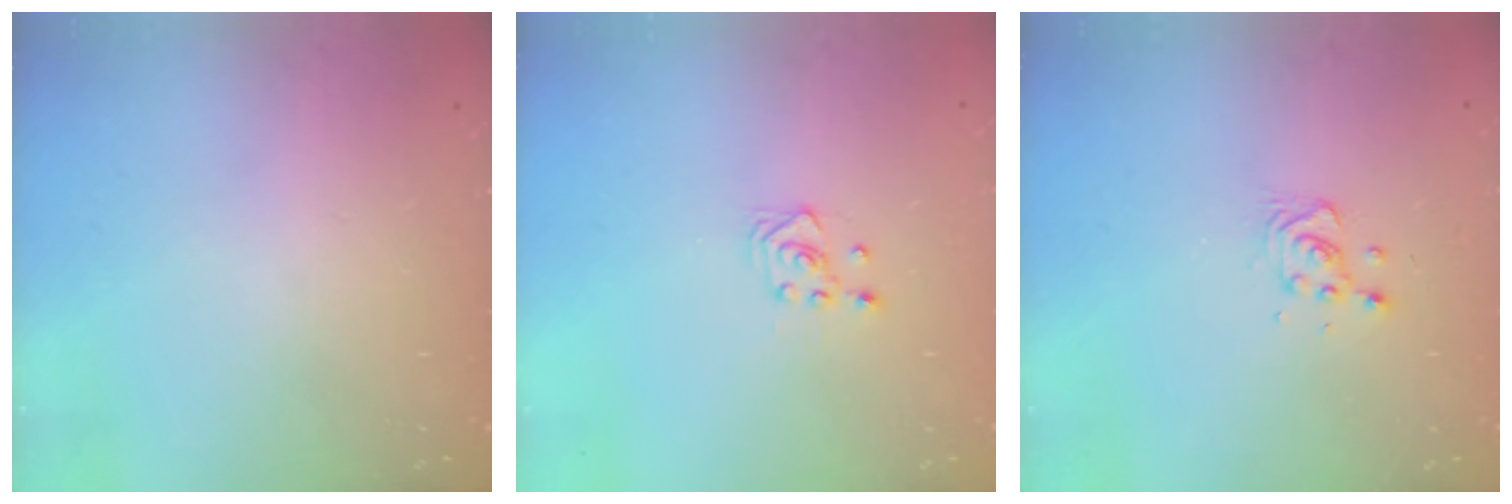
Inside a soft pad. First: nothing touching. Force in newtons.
{"total": 3.0, "press": 2.6, "slide": 1.5}
{"total": 5.4, "press": 5.3, "slide": 1.2}